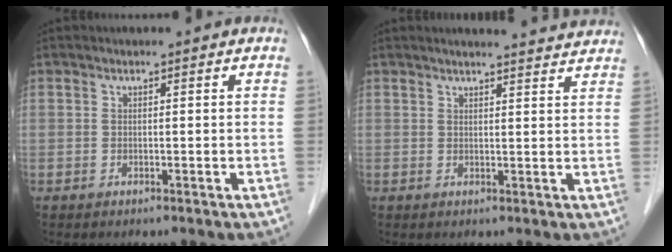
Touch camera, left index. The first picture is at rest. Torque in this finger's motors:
{"motor_torque": [0.47, -0.58, -0.06, -0.02]}